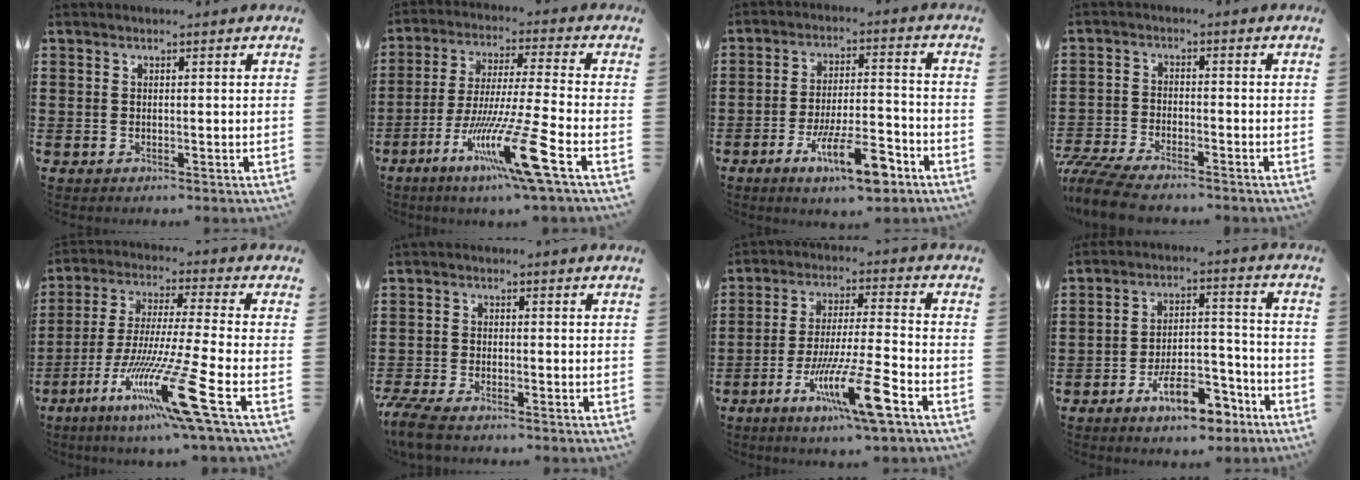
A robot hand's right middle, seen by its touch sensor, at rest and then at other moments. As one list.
[{"total": 13.0, "force": [-6.8, -0.1, 11.0], "torque": [-0.217, -0.009, -0.132]}, {"total": 10.4, "force": [-5.9, 2.8, 8.1], "torque": [-0.150, 0.005, -0.104]}, {"total": 5.9, "force": [-5.4, 0.8, 2.1], "torque": [-0.065, -0.008, -0.113]}, {"total": 14.5, "force": [-7.4, 0.0, 12.5], "torque": [-0.247, -0.009, -0.137]}, {"total": 3.8, "force": [-3.4, 0.4, 1.7], "torque": [-0.056, -0.012, -0.074]}, {"total": 11.6, "force": [-6.3, 1.1, 9.7], "torque": [-0.186, -0.002, -0.117]}, {"total": 10.0, "force": [-6.4, 3.8, 6.7], "torque": [-0.102, 0.017, -0.114]}]